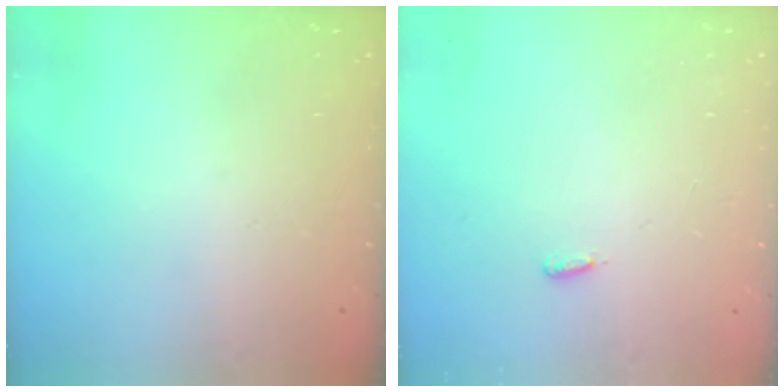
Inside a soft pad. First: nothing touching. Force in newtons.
{"total": 2.7, "press": 2.6, "slide": 0.9}